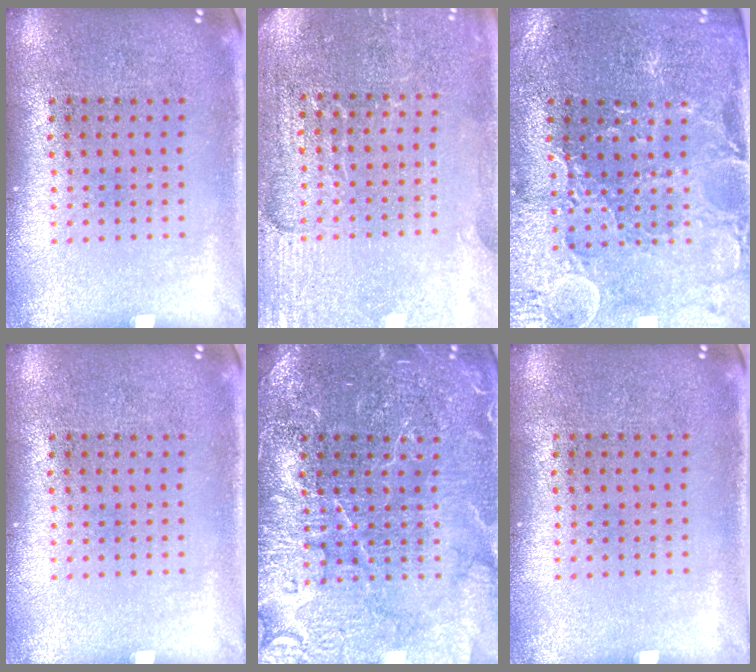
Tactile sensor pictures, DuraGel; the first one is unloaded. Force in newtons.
{"total": 2.9, "press": 2.8, "slide": 0.2}
{"total": 1.6, "press": 1.5, "slide": 0.5}
{"total": 0.0}
{"total": 4.7, "press": 4.7, "slide": 0.7}
{"total": 0.0}